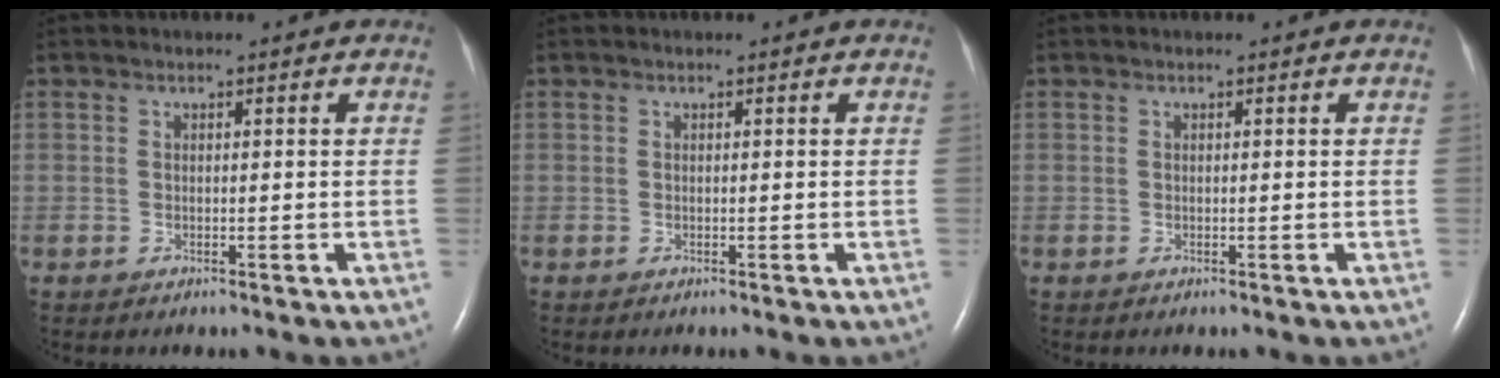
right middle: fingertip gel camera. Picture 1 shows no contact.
{"total": 0.0}
{"total": 0.0}